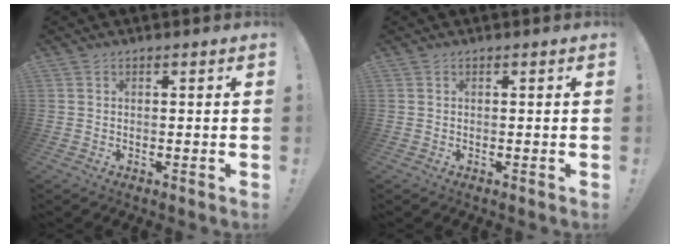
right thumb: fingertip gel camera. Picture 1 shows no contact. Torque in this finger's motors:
{"motor_torque": [0.01, -0.01, -0.02, 0.02, 0.00]}